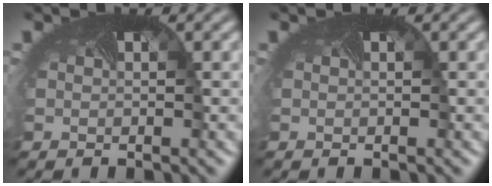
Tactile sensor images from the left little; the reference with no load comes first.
{"total": 0.0}